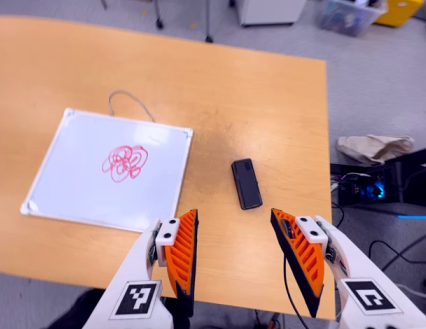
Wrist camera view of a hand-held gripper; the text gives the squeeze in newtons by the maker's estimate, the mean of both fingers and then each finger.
{"total": 0.0}